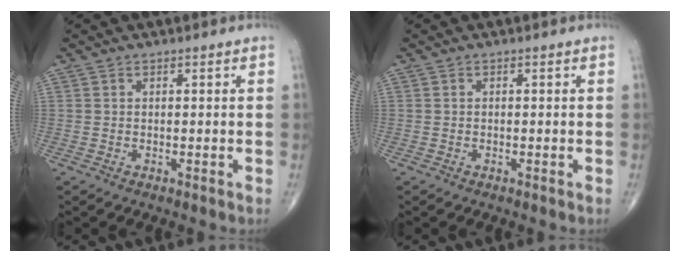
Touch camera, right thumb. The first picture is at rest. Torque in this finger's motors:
{"motor_torque": [0.21, 0.02, -0.02, 0.02, -0.05]}